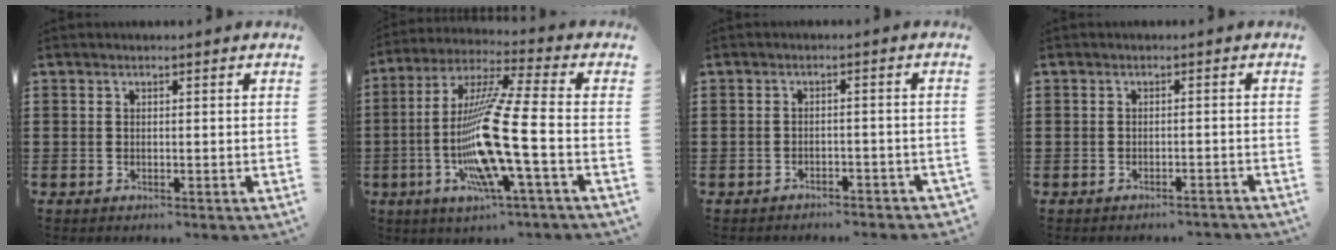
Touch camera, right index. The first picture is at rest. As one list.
[{"total": 15.9, "force": [-4.6, 0.9, 15.2], "torque": [-0.319, -0.020, -0.093]}, {"total": 2.0, "force": [-2.0, 0.5, 0.2], "torque": [-0.010, 0.001, -0.042]}, {"total": 1.3, "force": [-1.3, 0.0, 0.2], "torque": [-0.008, 0.000, -0.027]}]